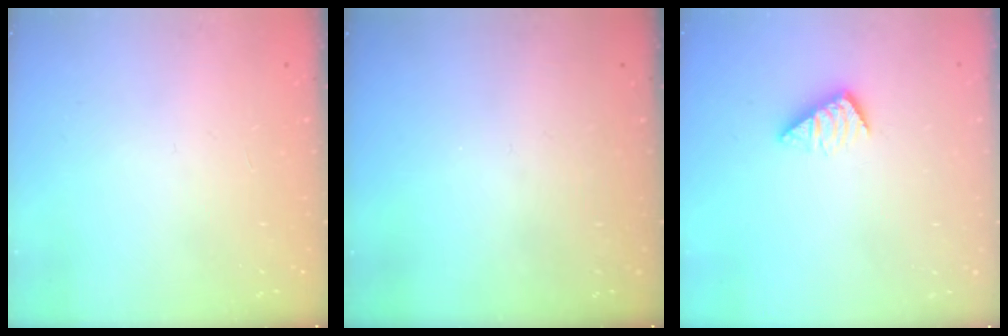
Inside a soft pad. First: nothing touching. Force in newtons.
{"total": 0.0}
{"total": 3.2, "press": 3.2, "slide": 0.5}